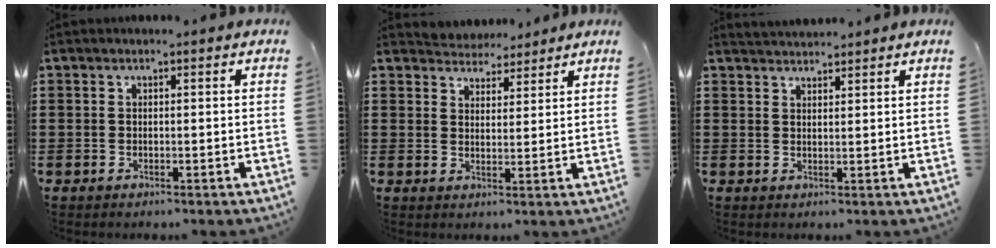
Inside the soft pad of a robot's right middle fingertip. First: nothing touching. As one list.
[{"total": 3.9, "force": [3.7, 1.2, -0.5], "torque": [-0.007, -0.014, 0.069]}, {"total": 2.1, "force": [2.0, 0.2, -0.3], "torque": [-0.001, 0.000, 0.040]}]